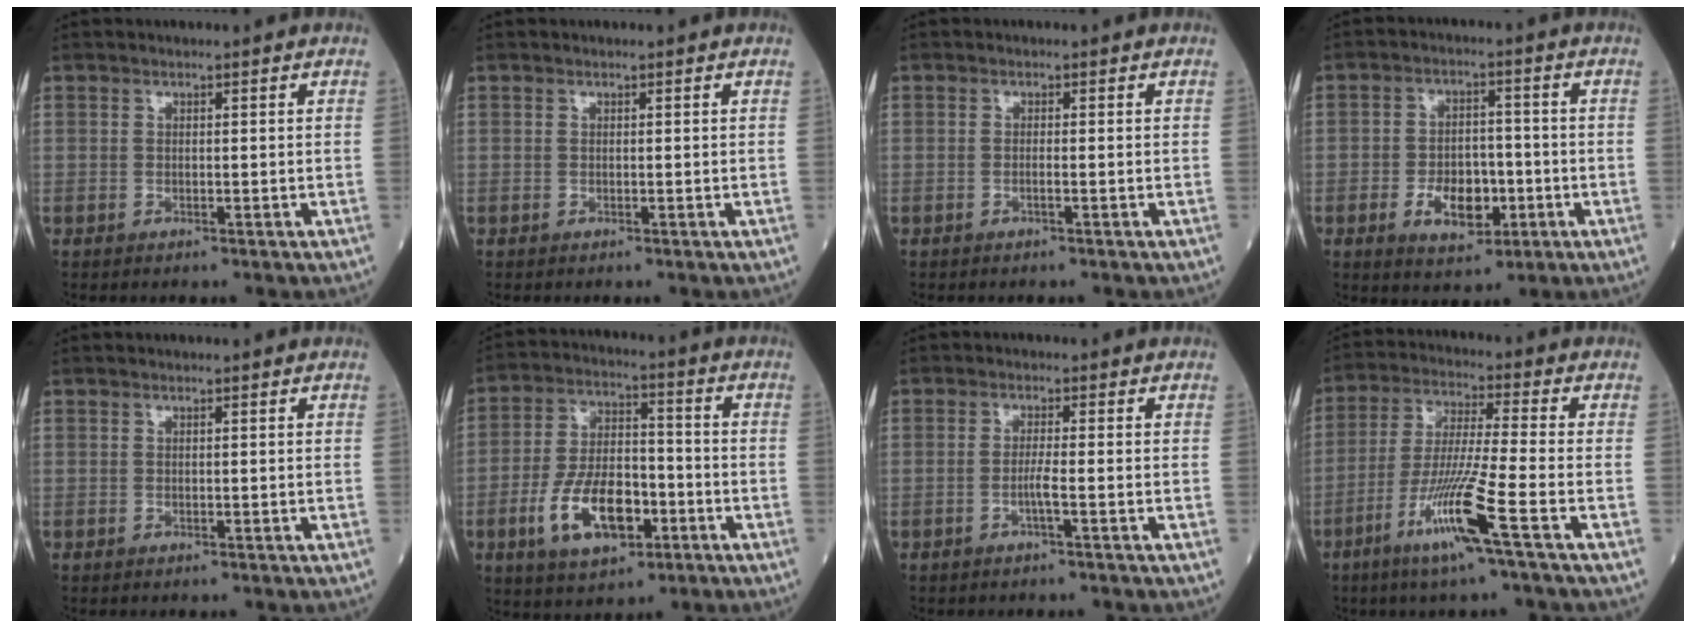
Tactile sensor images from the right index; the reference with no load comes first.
{"total": 0.0}
{"total": 0.7, "force": [-0.3, -0.1, 0.7], "torque": [-0.014, 0.000, -0.006]}
{"total": 7.7, "force": [-2.5, 4.3, 5.9], "torque": [-0.099, 0.002, -0.036]}
{"total": 0.0}
{"total": 12.5, "force": [-4.6, 5.9, 10.0], "torque": [-0.201, 0.006, -0.079]}
{"total": 2.1, "force": [-0.8, -0.4, 1.9], "torque": [-0.038, -0.001, -0.018]}
{"total": 11.4, "force": [-5.4, -1.2, 10.0], "torque": [-0.197, -0.021, -0.108]}